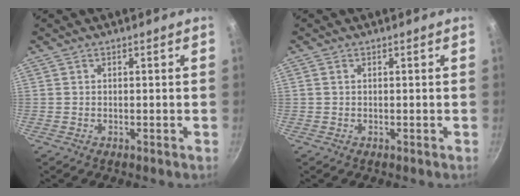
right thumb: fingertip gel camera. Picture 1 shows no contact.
{"total": 0.5, "force": [0.1, 0.4, 0.4], "torque": [-0.006, 0.003, 0.000]}